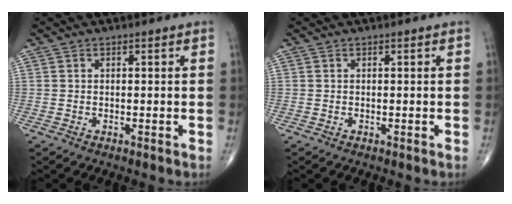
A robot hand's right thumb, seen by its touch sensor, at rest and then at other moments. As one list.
[{"total": 0.0}]